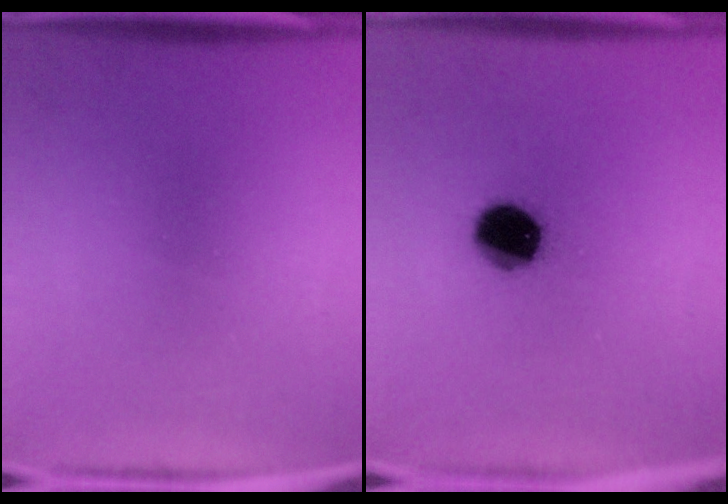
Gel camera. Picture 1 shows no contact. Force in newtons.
{"total": 11.6}